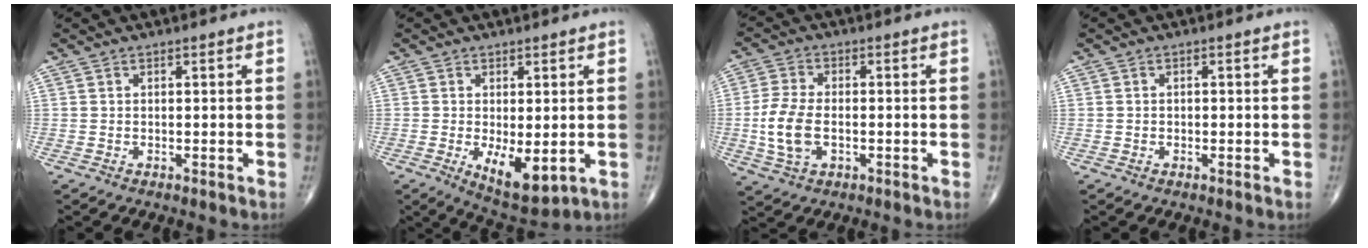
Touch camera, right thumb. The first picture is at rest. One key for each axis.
{"total": 8.3, "fx": -1.6, "fy": 3.6, "fz": 7.3, "tx": -0.105, "ty": -0.023, "tz": -0.013}
{"total": 8.4, "fx": -1.3, "fy": 4.9, "fz": 6.7, "tx": -0.146, "ty": 0.005, "tz": -0.026}
{"total": 0.6, "fx": -0.1, "fy": 0.5, "fz": 0.3, "tx": -0.004, "ty": 0.001, "tz": -0.002}